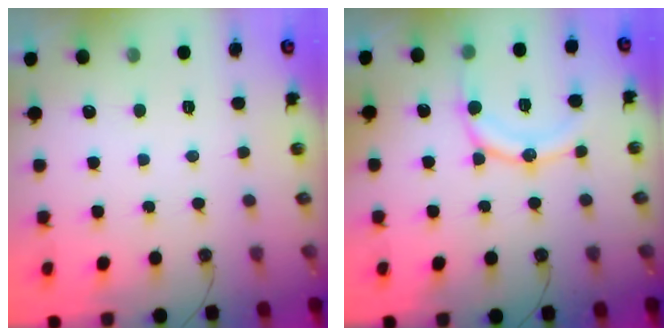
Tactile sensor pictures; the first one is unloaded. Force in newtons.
{"total": 14.1, "press": 13.8, "slide": 3.0}